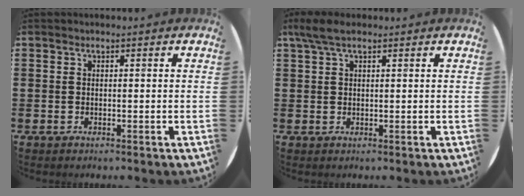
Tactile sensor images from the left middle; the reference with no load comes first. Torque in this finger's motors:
{"motor_torque": [0.69, -0.59, 0.09, 0.02]}